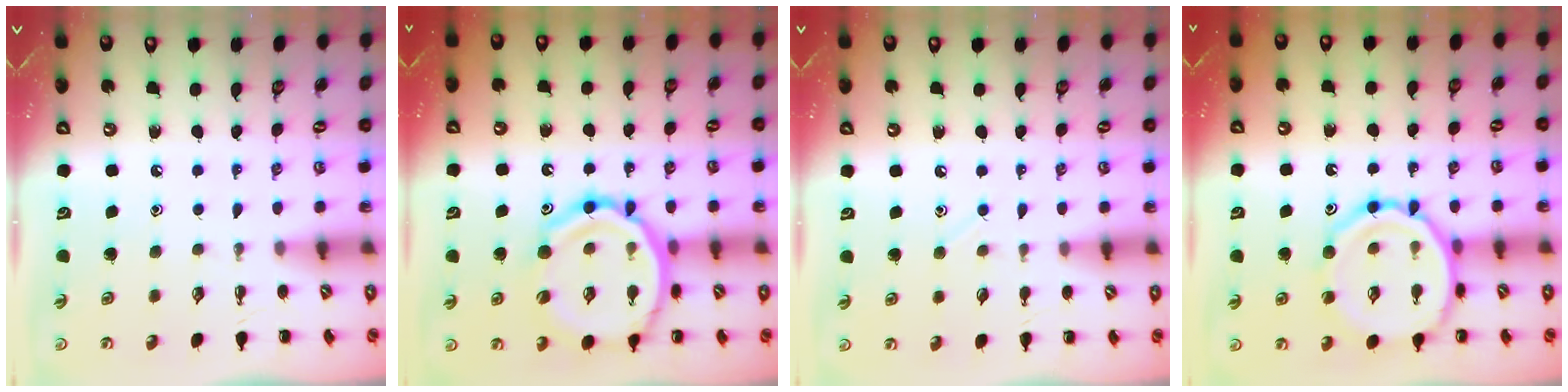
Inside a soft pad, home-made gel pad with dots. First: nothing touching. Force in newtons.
{"total": 19.1, "press": 18.8, "slide": 3.1}
{"total": 3.0, "press": 2.8, "slide": 1.0}
{"total": 15.2, "press": 15.1, "slide": 1.7}